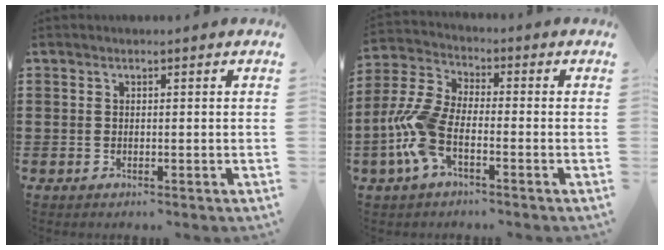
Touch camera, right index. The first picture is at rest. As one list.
[{"total": 8.4, "force": [-3.0, 3.5, 7.0], "torque": [-0.188, -0.012, -0.062]}]